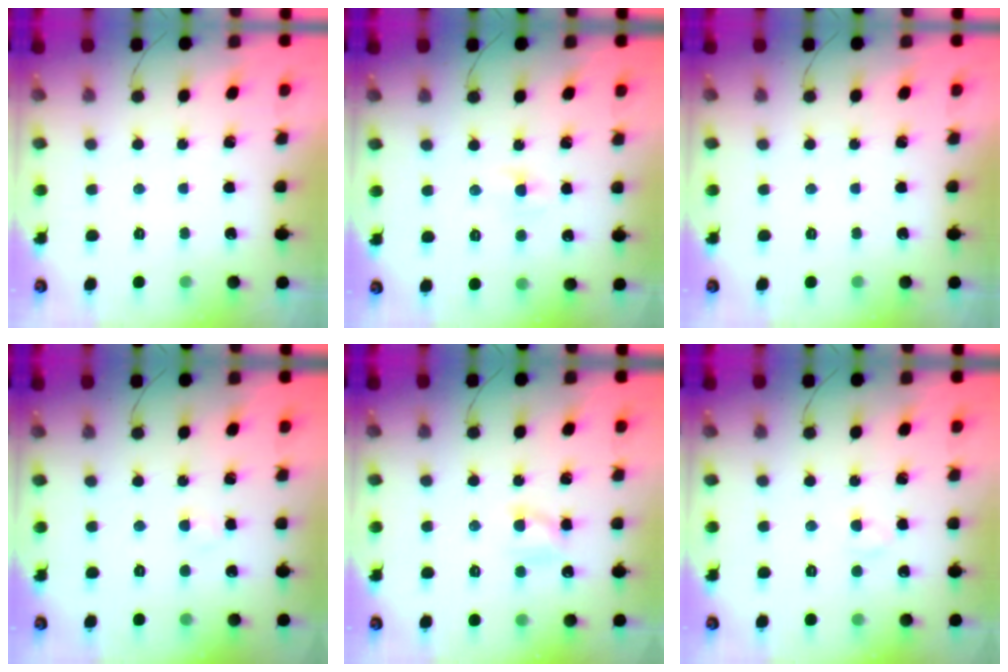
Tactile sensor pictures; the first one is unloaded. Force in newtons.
{"total": 3.8, "press": 3.6, "slide": 1.2}
{"total": 0.0}
{"total": 1.5, "press": 1.2, "slide": 0.8}
{"total": 5.9, "press": 5.7, "slide": 1.4}
{"total": 2.2, "press": 2.0, "slide": 0.8}